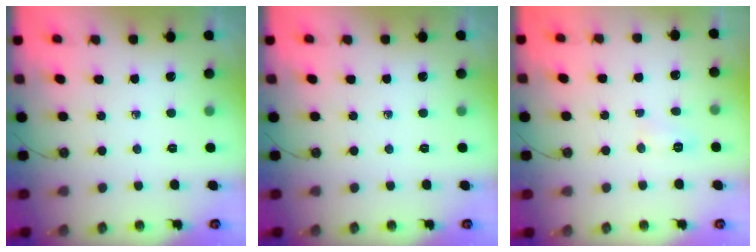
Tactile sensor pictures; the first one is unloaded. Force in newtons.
{"total": 0.0}
{"total": 6.1, "press": 6.1, "slide": 0.6}